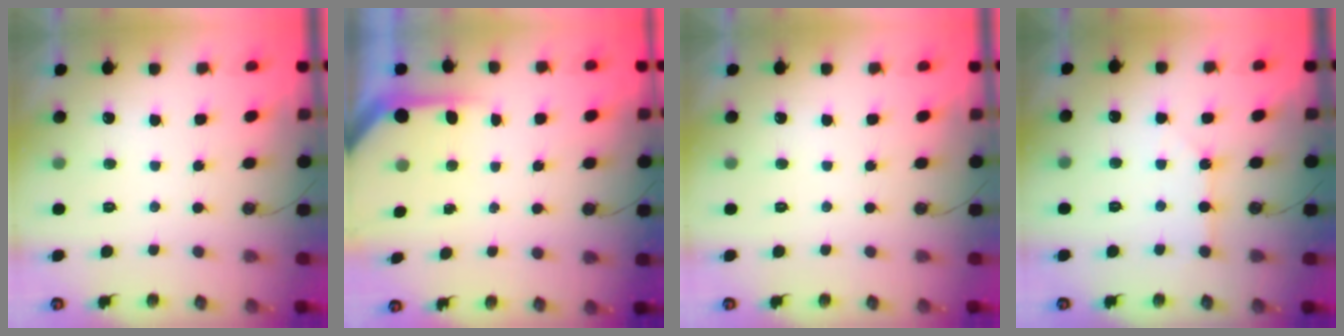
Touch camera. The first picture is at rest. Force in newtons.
{"total": 4.3, "press": 4.3, "slide": 0.5}
{"total": 0.0}
{"total": 3.8, "press": 3.8, "slide": 0.5}